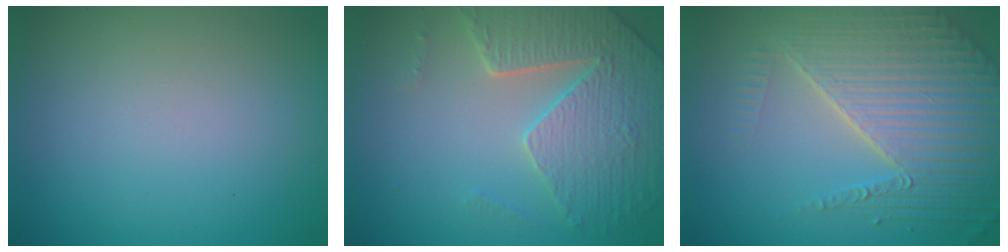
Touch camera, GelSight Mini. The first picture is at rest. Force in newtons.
{"total": 5.0, "press": 4.6, "slide": 2.1}
{"total": 7.0, "press": 5.4, "slide": 4.4}